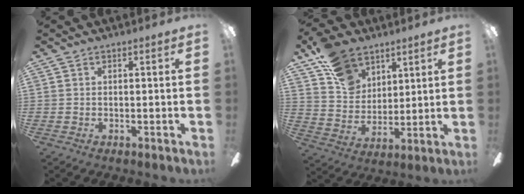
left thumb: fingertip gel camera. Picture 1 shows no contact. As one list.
[{"total": 13.8, "force": [9.2, 9.0, 5.1], "torque": [-0.091, -0.045, 0.179]}]